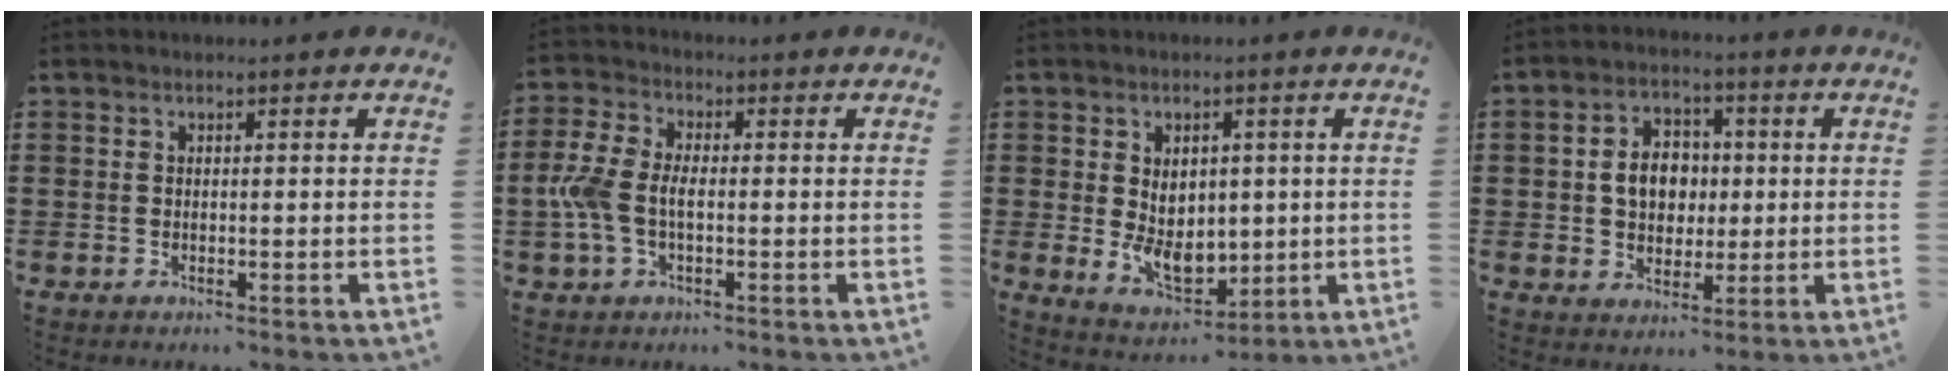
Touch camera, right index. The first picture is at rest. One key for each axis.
{"total": 6.4, "fx": -1.1, "fy": 3.6, "fz": 5.2, "tx": -0.141, "ty": -0.006, "tz": -0.031}
{"total": 7.1, "fx": -0.1, "fy": 5.2, "fz": 4.9, "tx": -0.077, "ty": 0.003, "tz": -0.002}
{"total": 6.3, "fx": 0.1, "fy": 5.0, "fz": 3.8, "tx": -0.072, "ty": 0.011, "tz": -0.004}